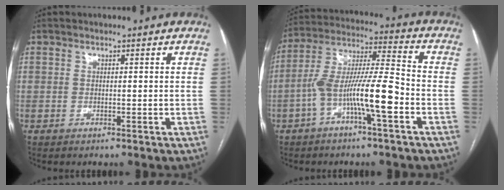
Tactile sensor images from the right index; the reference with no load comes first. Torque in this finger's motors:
{"motor_torque": [0.86, -0.40, 0.38, 0.21]}